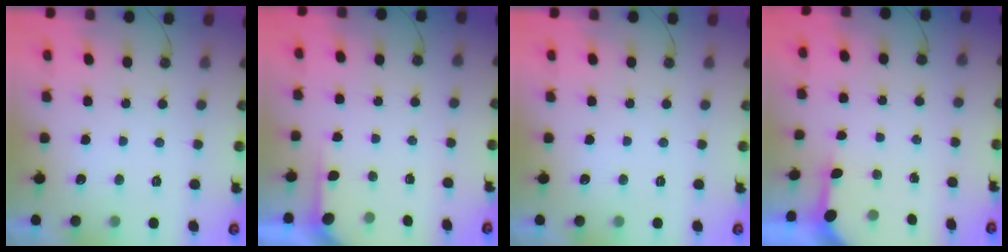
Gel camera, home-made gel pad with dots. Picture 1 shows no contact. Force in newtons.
{"total": 2.3, "press": 2.3, "slide": 0.3}
{"total": 0.0}
{"total": 3.4, "press": 3.3, "slide": 0.3}